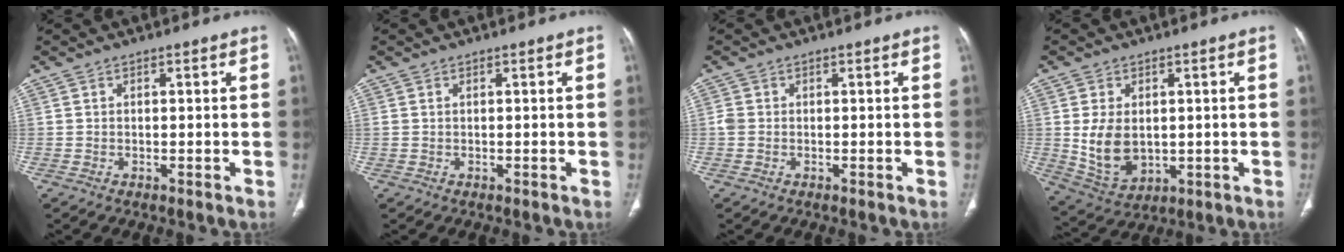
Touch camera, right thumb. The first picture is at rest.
{"total": 0.6, "force": [0.1, 0.4, 0.4], "torque": [-0.014, 0.007, 0.006]}
{"total": 1.4, "force": [-0.1, 1.2, 0.7], "torque": [-0.017, 0.001, -0.004]}
{"total": 9.6, "force": [0.4, 6.5, 7.1], "torque": [-0.119, -0.011, 0.028]}